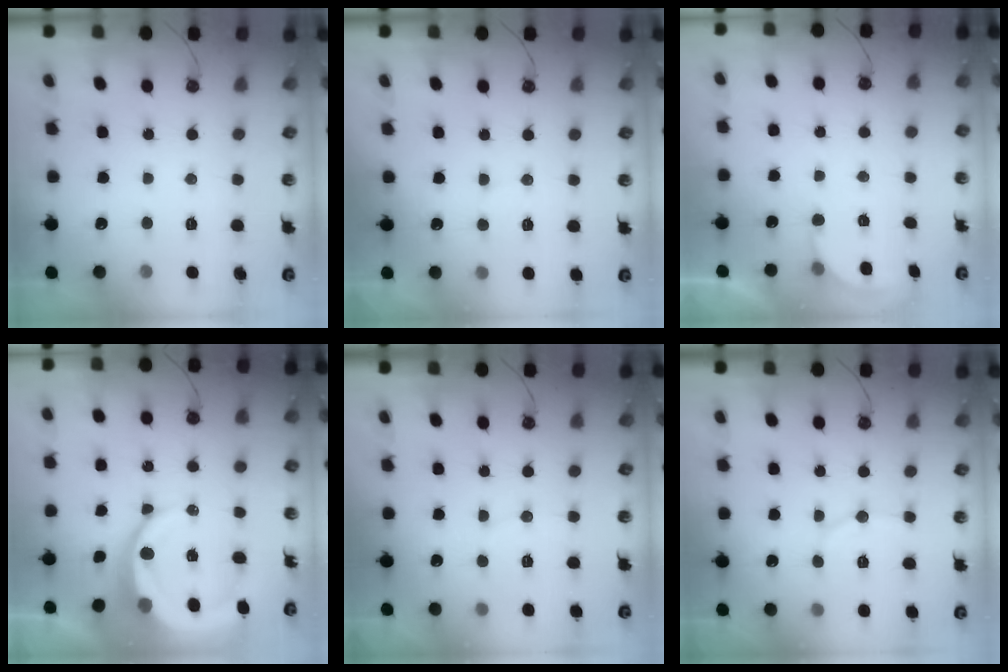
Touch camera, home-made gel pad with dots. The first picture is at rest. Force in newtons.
{"total": 4.7, "press": 4.7, "slide": 0.4}
{"total": 2.6, "press": 2.5, "slide": 0.6}
{"total": 13.1, "press": 13.0, "slide": 1.5}
{"total": 3.1, "press": 3.0, "slide": 0.9}
{"total": 6.4, "press": 6.2, "slide": 1.5}